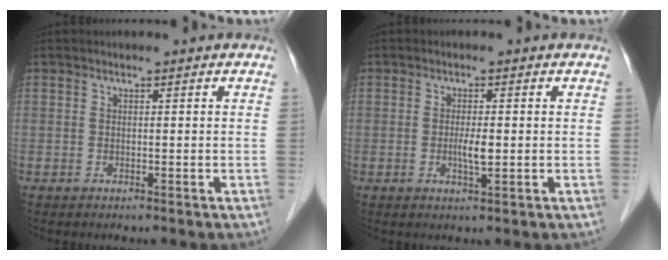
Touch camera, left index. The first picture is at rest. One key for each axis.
{"total": 2.5, "fx": -0.3, "fy": 0.4, "fz": 2.4, "tx": -0.049, "ty": -0.002, "tz": -0.004}